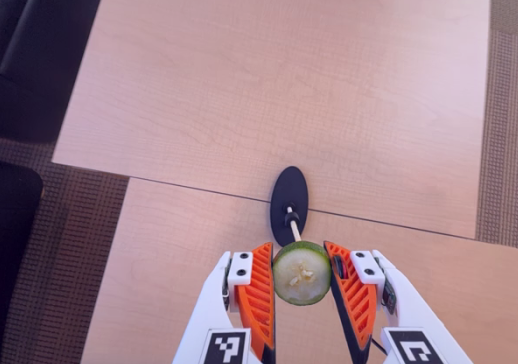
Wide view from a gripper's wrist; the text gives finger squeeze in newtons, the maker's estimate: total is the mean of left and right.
{"total": 11.7, "left": 12.9, "right": 10.5}